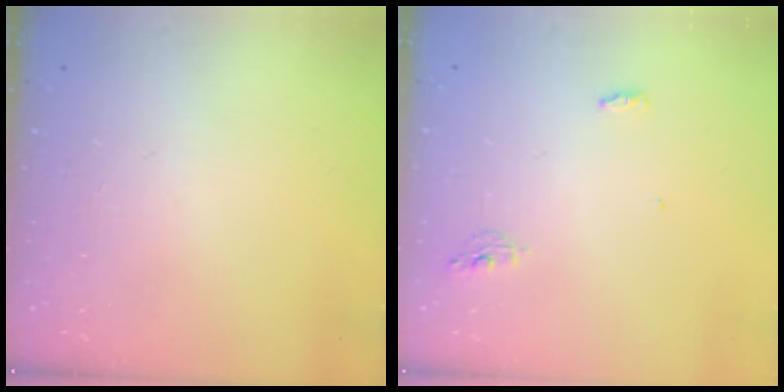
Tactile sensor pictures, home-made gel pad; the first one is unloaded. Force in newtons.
{"total": 4.1, "press": 4.0, "slide": 0.9}